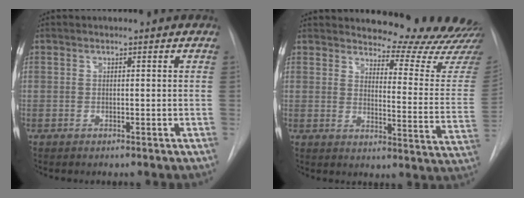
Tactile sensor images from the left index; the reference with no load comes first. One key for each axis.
{"total": 16.6, "fx": 16.2, "fy": 0.5, "fz": 3.4, "tx": -0.030, "ty": -0.125, "tz": 0.178}